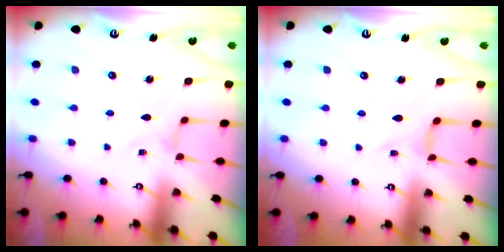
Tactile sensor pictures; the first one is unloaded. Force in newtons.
{"total": 3.3, "press": 3.3, "slide": 0.4}